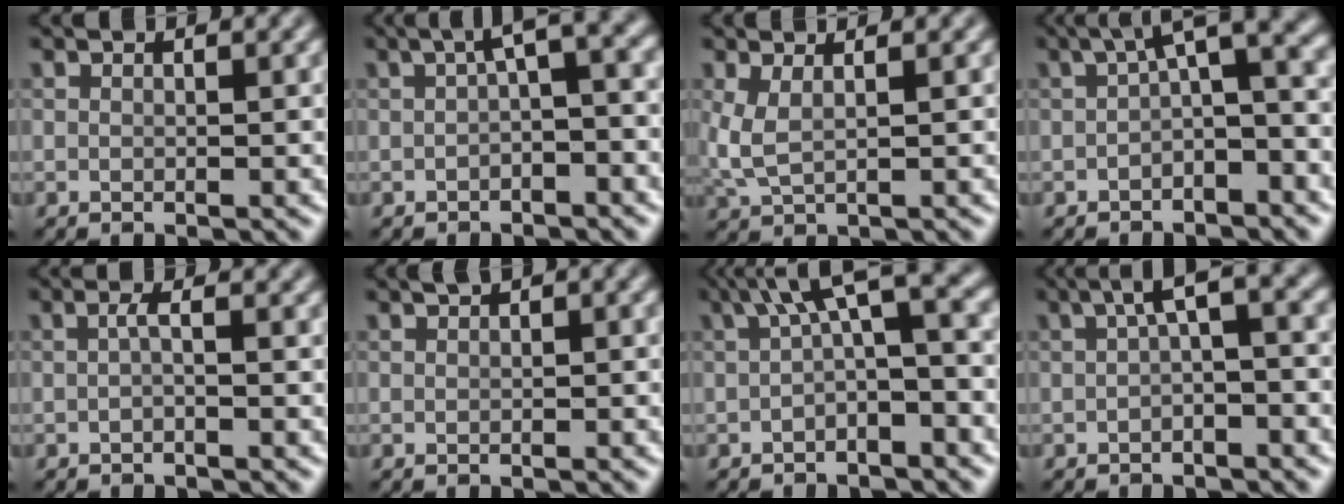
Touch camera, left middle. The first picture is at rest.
{"total": 3.7, "force": [0.1, 1.1, 3.6], "torque": [-0.052, 0.018, -0.008]}
{"total": 2.5, "force": [0.7, 0.9, 2.2], "torque": [-0.062, 0.000, 0.013]}
{"total": 5.6, "force": [-0.2, 2.0, 5.2], "torque": [-0.063, 0.022, -0.019]}
{"total": 0.9, "force": [-0.2, 0.0, 0.9], "torque": [-0.020, 0.002, -0.005]}
{"total": 1.4, "force": [0.6, 0.5, 1.1], "torque": [-0.011, 0.008, 0.009]}
{"total": 6.5, "force": [0.8, 2.2, 6.0], "torque": [-0.086, 0.027, -0.002]}
{"total": 3.7, "force": [0.2, 1.0, 3.6], "torque": [-0.054, 0.019, -0.004]}